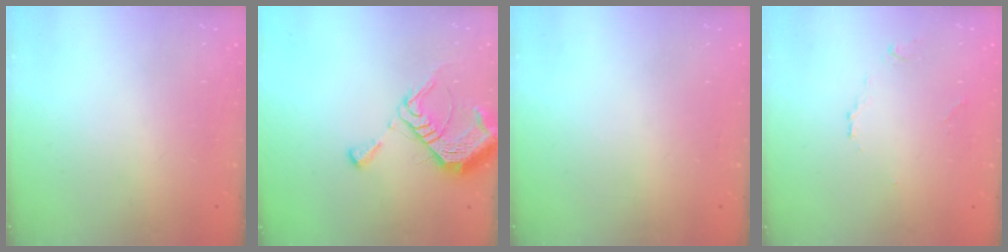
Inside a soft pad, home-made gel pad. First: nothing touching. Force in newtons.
{"total": 10.2, "press": 10.2, "slide": 1.1}
{"total": 0.0}
{"total": 3.2, "press": 3.2, "slide": 0.6}